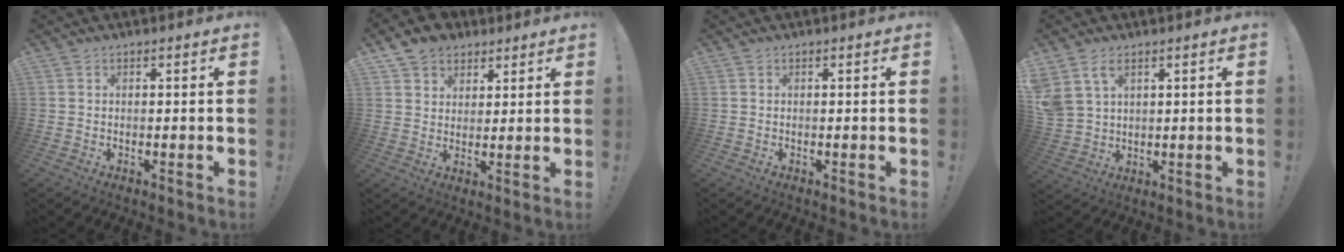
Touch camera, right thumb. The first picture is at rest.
{"total": 7.7, "force": [4.9, 5.7, 1.5], "torque": [-0.028, -0.026, 0.100]}
{"total": 0.0}
{"total": 6.3, "force": [3.7, 3.9, 3.2], "torque": [-0.064, -0.013, 0.073]}